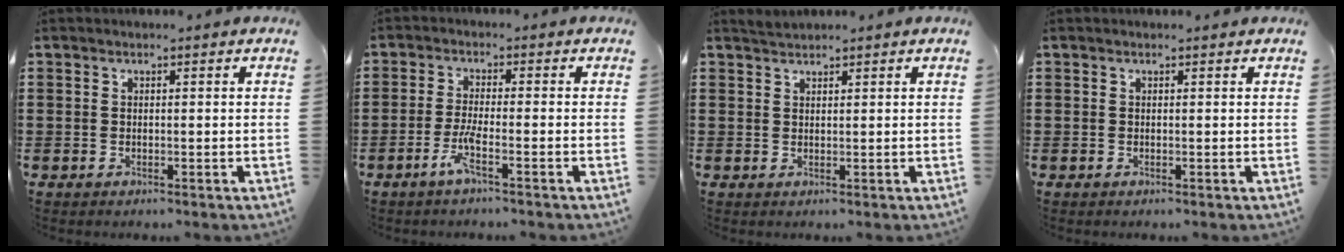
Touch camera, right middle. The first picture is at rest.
{"total": 3.5, "force": [-2.0, 0.2, 2.9], "torque": [-0.065, -0.004, -0.042]}
{"total": 1.4, "force": [1.4, 0.1, 0.1], "torque": [-0.006, 0.001, 0.027]}
{"total": 0.0}